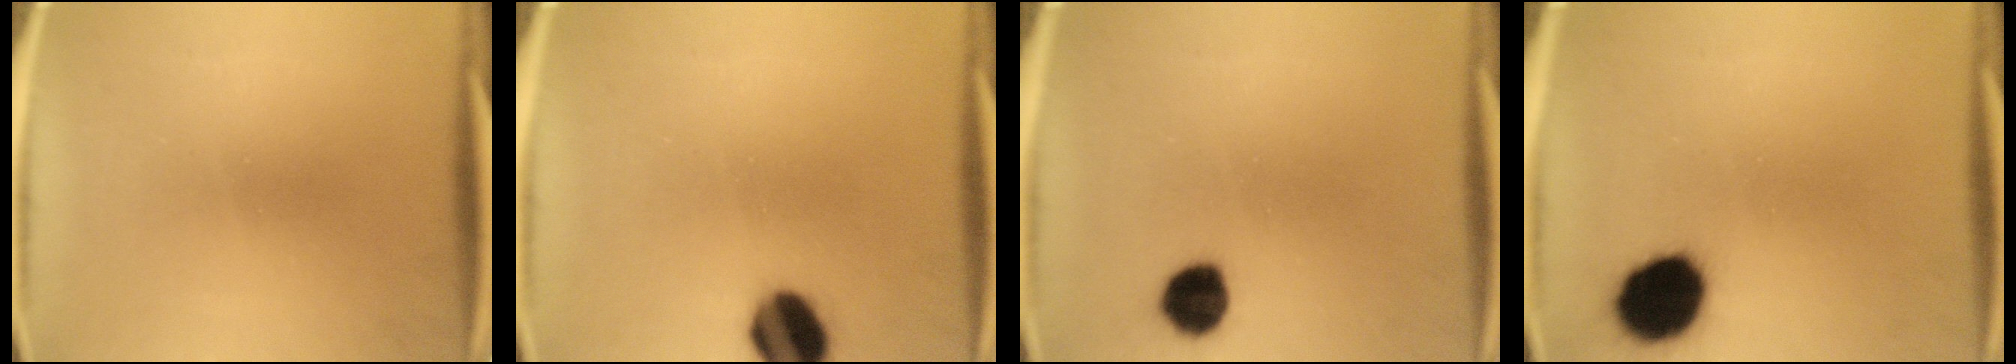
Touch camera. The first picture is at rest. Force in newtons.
{"total": 10.1}
{"total": 6.7}
{"total": 13.4}